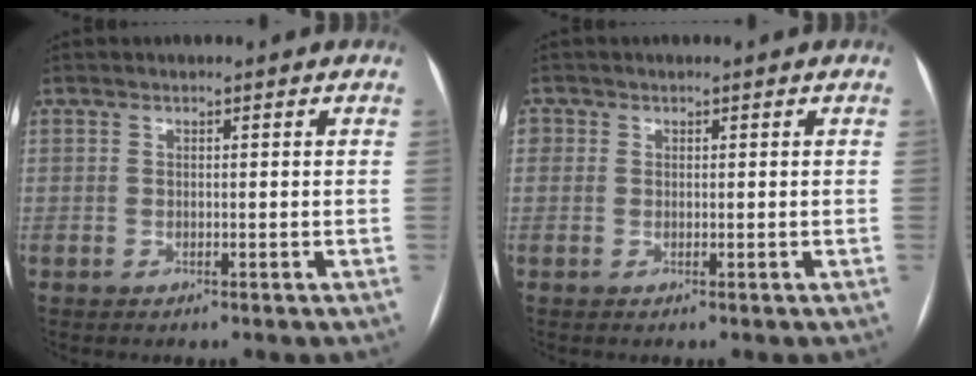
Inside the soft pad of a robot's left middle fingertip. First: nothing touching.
{"total": 1.2, "force": [0.3, 1.1, 0.3], "torque": [0.004, 0.006, 0.004]}